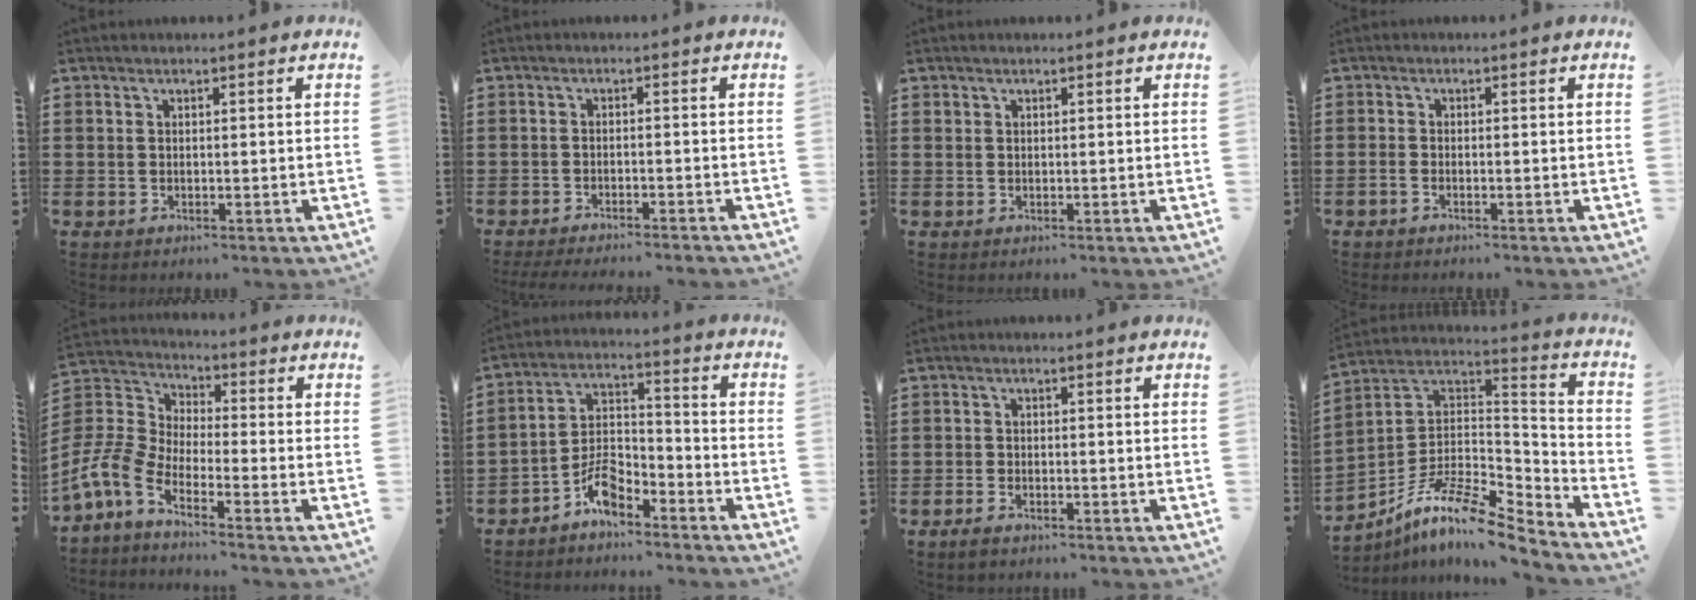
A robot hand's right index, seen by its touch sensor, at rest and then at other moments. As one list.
[{"total": 2.3, "force": [-2.2, -0.4, 0.6], "torque": [-0.009, -0.002, -0.044]}, {"total": 0.6, "force": [0.3, 0.5, 0.0], "torque": [-0.001, 0.005, 0.005]}, {"total": 0.8, "force": [-0.7, 0.0, 0.3], "torque": [-0.008, -0.005, -0.013]}, {"total": 6.3, "force": [-5.0, 2.4, 2.9], "torque": [-0.107, -0.014, -0.111]}, {"total": 6.2, "force": [-5.0, 2.2, 2.8], "torque": [-0.062, 0.009, -0.097]}, {"total": 1.2, "force": [-1.1, 0.4, 0.3], "torque": [-0.009, 0.003, -0.022]}, {"total": 10.2, "force": [-7.5, 2.3, 6.5], "torque": [-0.132, 0.004, -0.152]}]